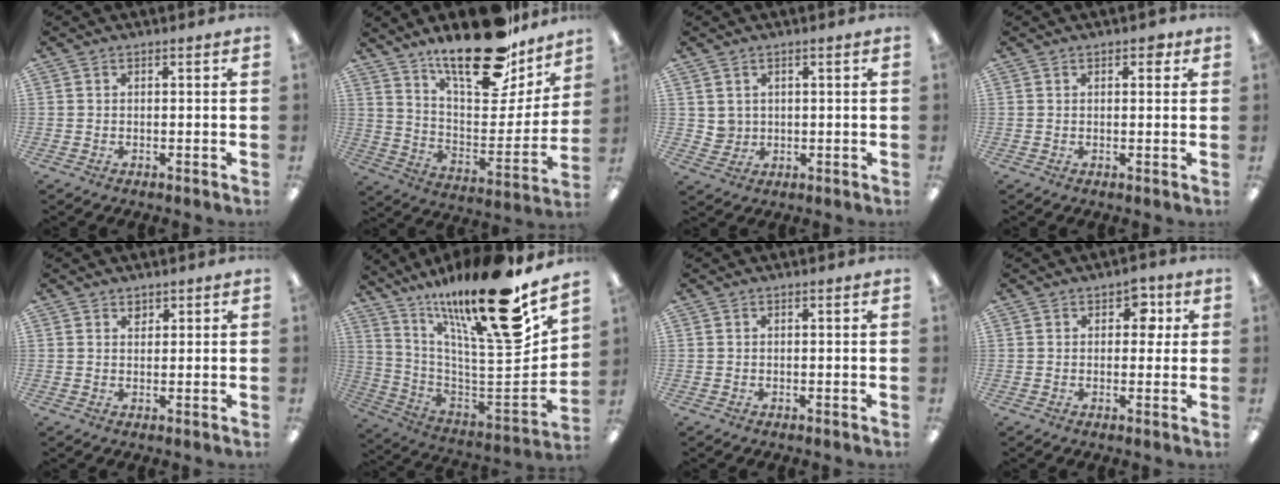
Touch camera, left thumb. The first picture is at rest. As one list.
[{"total": 23.8, "force": [18.5, 8.4, 12.4], "torque": [-0.178, -0.130, 0.313]}, {"total": 3.1, "force": [1.5, 2.7, 0.2], "torque": [-0.006, -0.003, 0.026]}, {"total": 2.5, "force": [1.2, 1.3, 1.8], "torque": [-0.014, -0.005, 0.014]}, {"total": 1.6, "force": [1.3, 0.9, 0.2], "torque": [0.011, -0.007, 0.021]}, {"total": 25.7, "force": [17.6, 4.6, 18.2], "torque": [-0.273, -0.131, 0.279]}, {"total": 0.0}, {"total": 4.5, "force": [1.7, 3.0, 2.9], "torque": [-0.028, -0.002, 0.023]}]